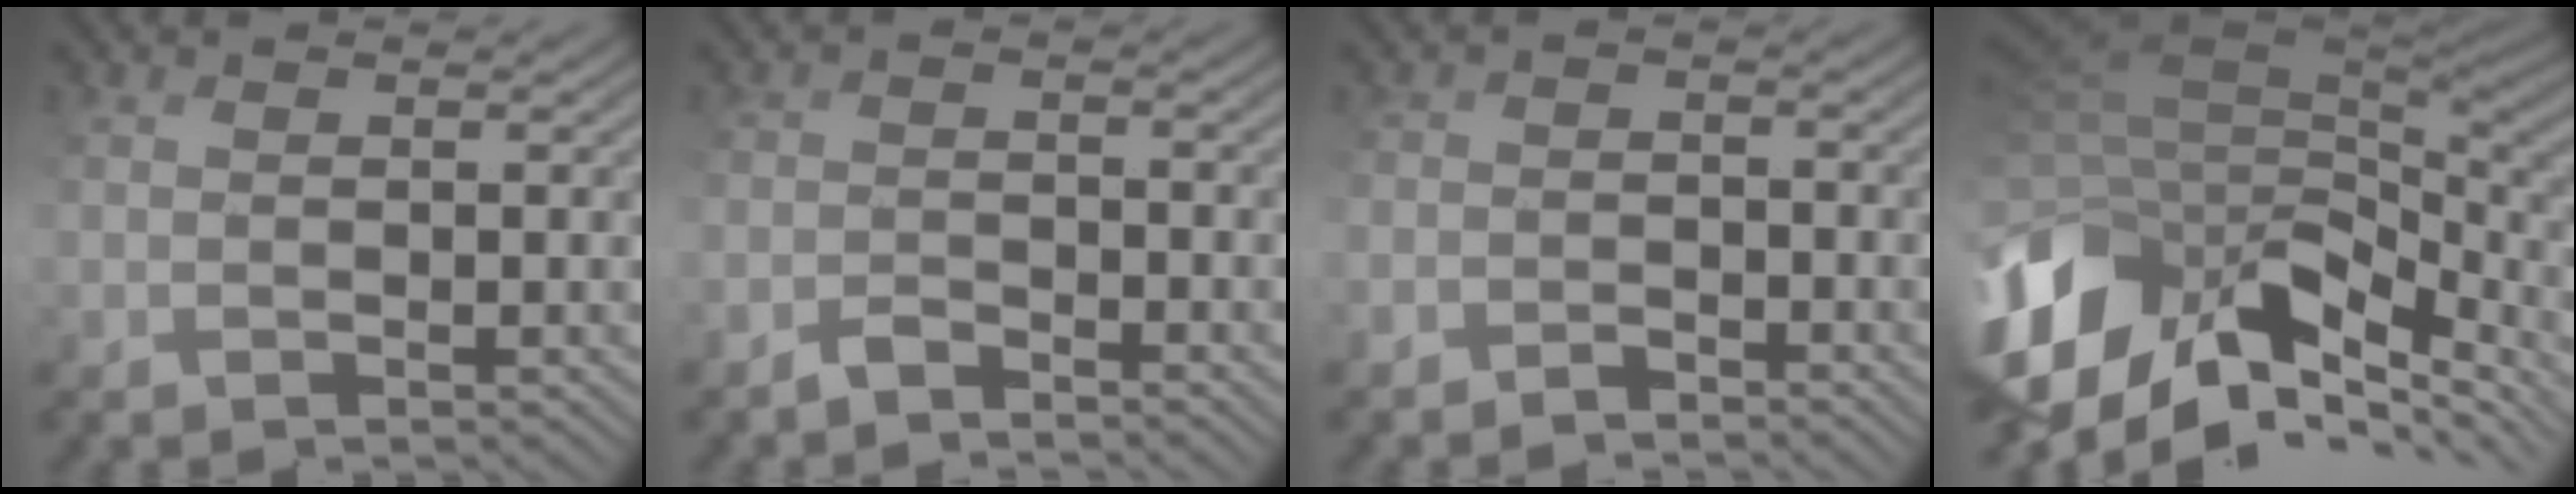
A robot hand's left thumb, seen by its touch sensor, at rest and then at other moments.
{"total": 2.2, "force": [-2.1, 0.5, 0.0], "torque": [0.002, 0.000, -0.043]}
{"total": 2.3, "force": [-2.2, 0.7, -0.2], "torque": [0.007, 0.000, -0.042]}
{"total": 14.9, "force": [-5.4, 10.0, 9.5], "torque": [-0.246, 0.008, -0.072]}